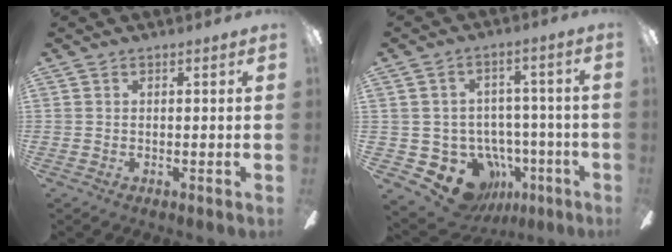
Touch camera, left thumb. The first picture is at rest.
{"total": 12.8, "force": [-7.5, 8.7, 5.6], "torque": [-0.112, 0.043, -0.121]}